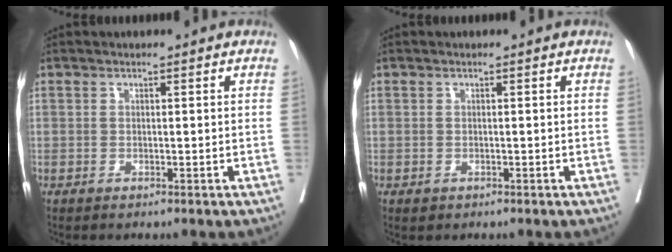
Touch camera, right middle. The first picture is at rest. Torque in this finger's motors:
{"motor_torque": [0.32, -0.16, 0.02, 0.00]}